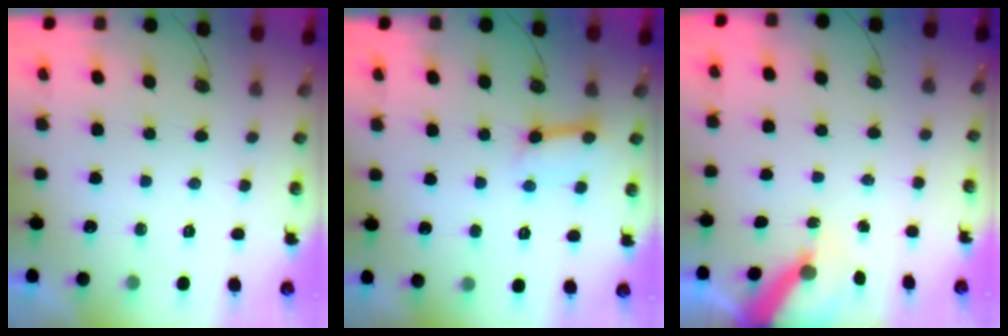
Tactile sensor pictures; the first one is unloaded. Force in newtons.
{"total": 7.1, "press": 7.1, "slide": 0.4}
{"total": 6.1, "press": 6.1, "slide": 0.5}